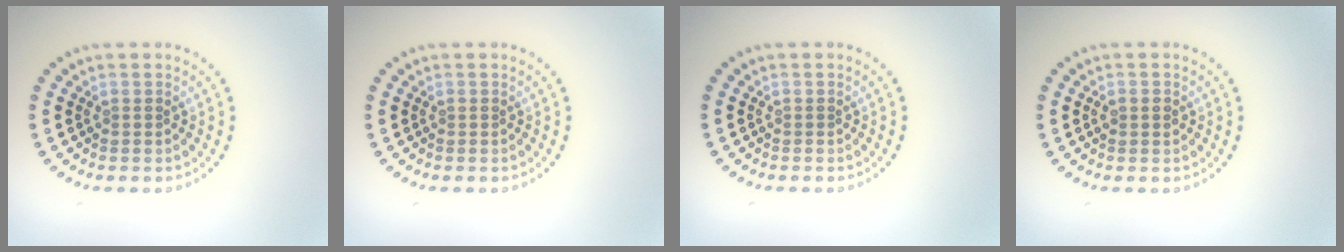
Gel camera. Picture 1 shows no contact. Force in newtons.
{"total": 0.0}
{"total": 0.0}
{"total": 1.3, "press": 1.3, "slide": 0.1}